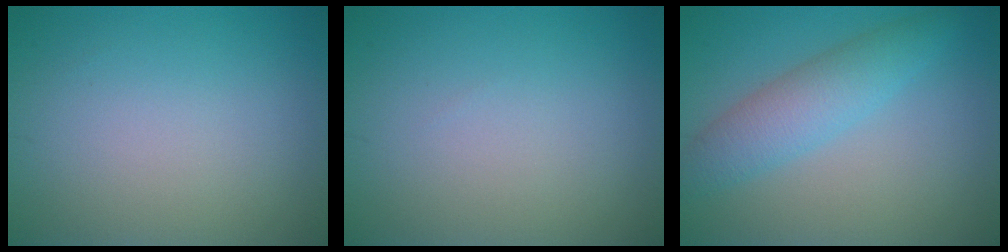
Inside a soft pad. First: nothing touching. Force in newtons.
{"total": 0.0}
{"total": 4.1, "press": 4.1, "slide": 0.0}